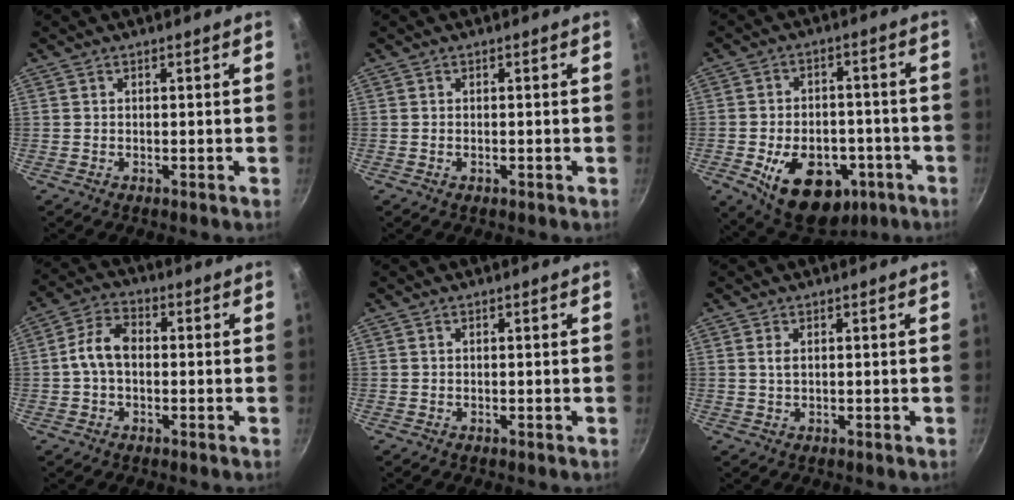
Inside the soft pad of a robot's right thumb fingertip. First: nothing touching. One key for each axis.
{"total": 0.5, "fx": -0.2, "fy": 0.3, "fz": 0.4, "tx": -0.009, "ty": 0.004, "tz": -0.001}
{"total": 16.7, "fx": -6.9, "fy": 10.5, "fz": 11.0, "tx": -0.149, "ty": 0.021, "tz": -0.088}
{"total": 7.2, "fx": -0.2, "fy": 4.7, "fz": 5.5, "tx": -0.100, "ty": 0.023, "tz": -0.013}
{"total": 0.0}
{"total": 1.4, "fx": 0.4, "fy": 0.7, "fz": 1.1, "tx": -0.025, "ty": 0.003, "tz": 0.012}